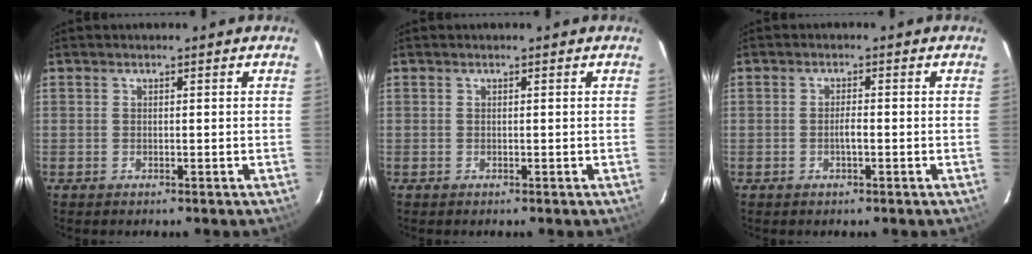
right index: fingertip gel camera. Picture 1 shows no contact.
{"total": 0.0}
{"total": 1.4, "force": [-0.5, 0.3, 1.3], "torque": [-0.025, 0.000, -0.010]}